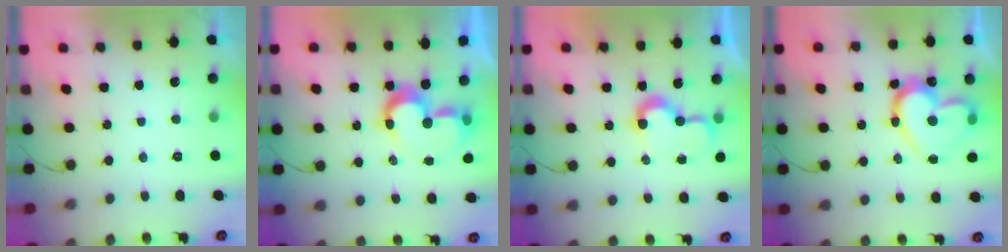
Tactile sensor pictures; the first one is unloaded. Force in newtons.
{"total": 8.8, "press": 8.2, "slide": 3.1}
{"total": 7.9, "press": 7.8, "slide": 0.3}
{"total": 18.1, "press": 18.1, "slide": 1.5}